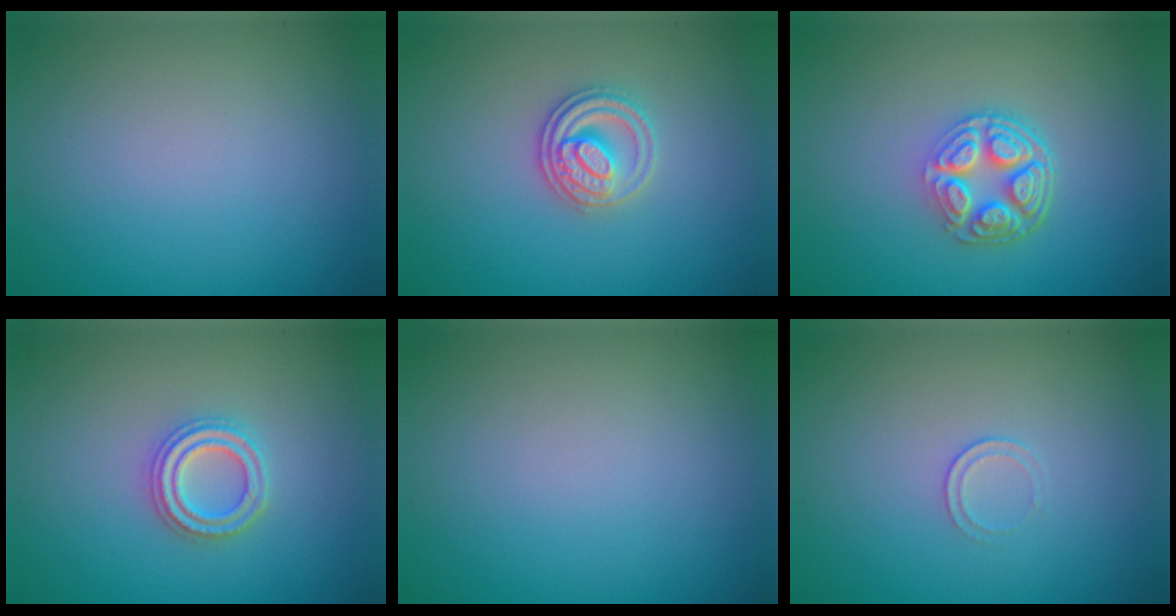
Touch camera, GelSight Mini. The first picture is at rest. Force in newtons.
{"total": 2.8, "press": 2.6, "slide": 1.0}
{"total": 5.1, "press": 3.7, "slide": 3.5}
{"total": 3.2, "press": 3.1, "slide": 0.7}
{"total": 0.0}
{"total": 0.7, "press": 0.3, "slide": 0.6}